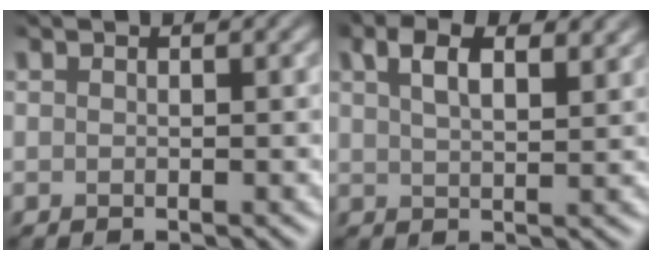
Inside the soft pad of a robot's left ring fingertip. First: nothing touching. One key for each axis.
{"total": 4.8, "fx": 2.6, "fy": 2.1, "fz": 3.4, "tx": -0.061, "ty": 0.014, "tz": 0.039}